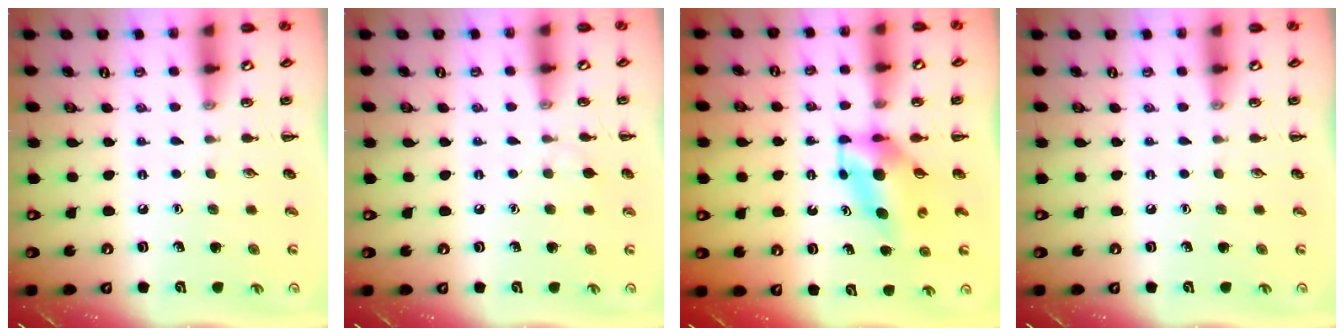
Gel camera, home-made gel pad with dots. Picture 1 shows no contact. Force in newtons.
{"total": 4.1, "press": 3.8, "slide": 1.5}
{"total": 5.7, "press": 5.6, "slide": 1.1}
{"total": 0.0}